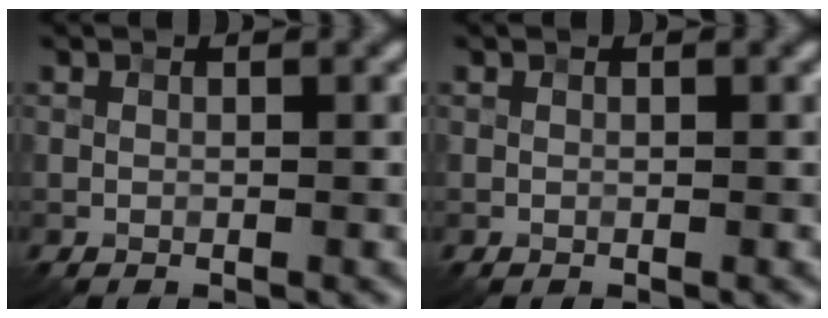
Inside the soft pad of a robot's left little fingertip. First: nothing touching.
{"total": 0.0}